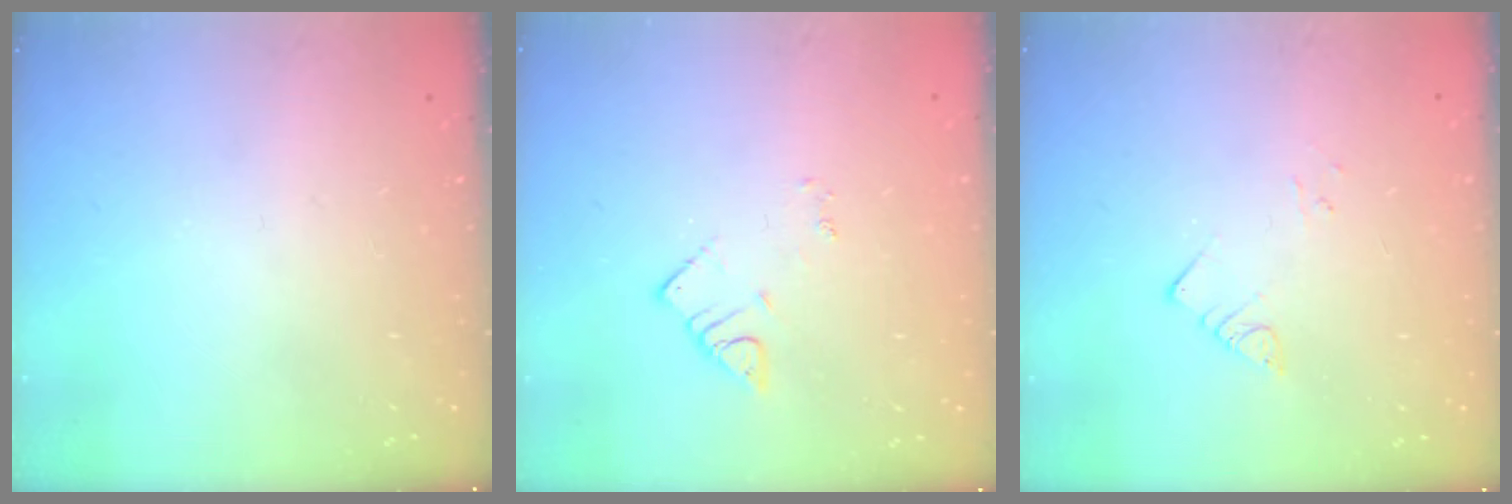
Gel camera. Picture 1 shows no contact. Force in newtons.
{"total": 2.5, "press": 2.5, "slide": 0.3}
{"total": 2.9, "press": 2.9, "slide": 0.2}